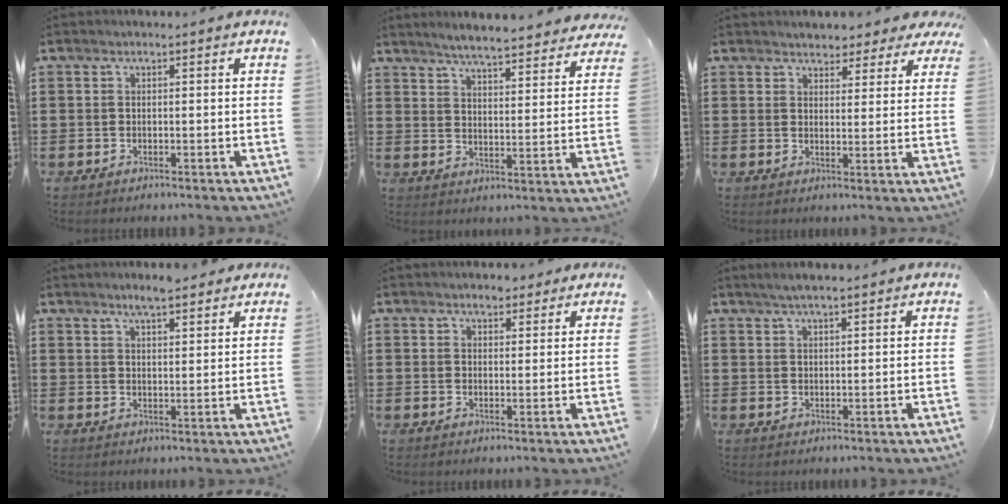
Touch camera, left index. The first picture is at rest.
{"total": 5.0, "force": [4.8, -0.2, 1.4], "torque": [-0.049, -0.028, 0.081]}
{"total": 3.3, "force": [3.1, 1.0, 0.0], "torque": [-0.008, -0.011, 0.056]}
{"total": 4.2, "force": [3.6, 0.6, 2.1], "torque": [-0.047, -0.001, 0.064]}
{"total": 2.2, "force": [1.9, 0.9, 0.7], "torque": [-0.009, 0.002, 0.034]}
{"total": 2.4, "force": [1.9, 0.3, 1.4], "torque": [-0.031, 0.006, 0.035]}